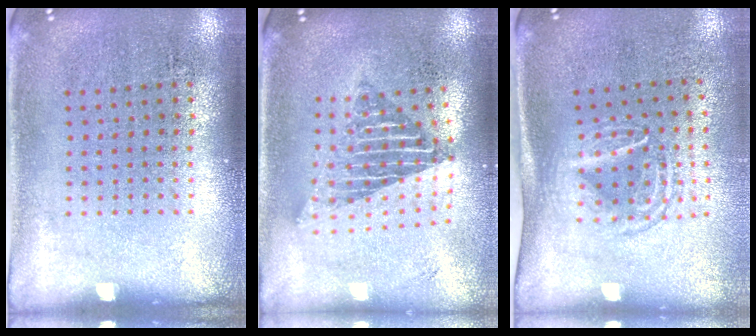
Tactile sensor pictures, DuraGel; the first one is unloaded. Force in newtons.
{"total": 1.8, "press": 1.5, "slide": 1.1}
{"total": 1.7, "press": 1.3, "slide": 1.1}